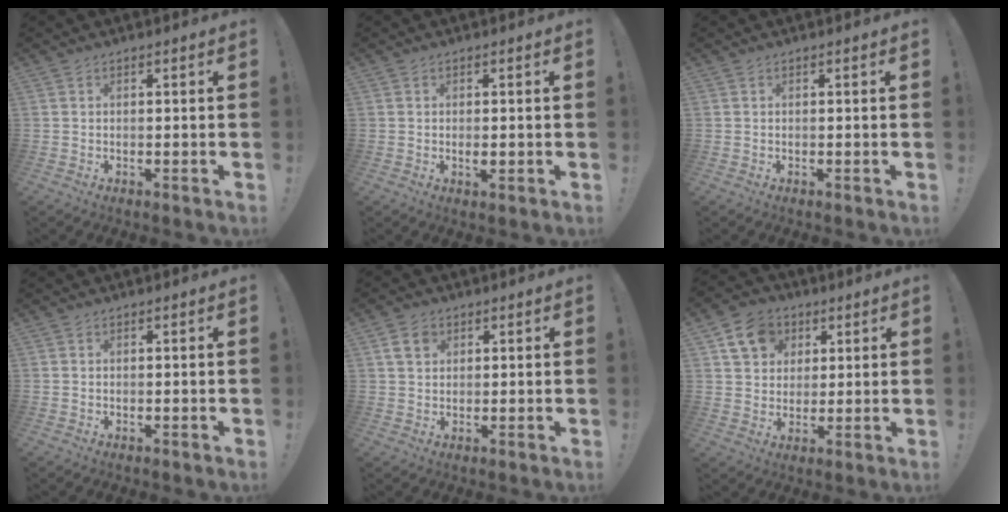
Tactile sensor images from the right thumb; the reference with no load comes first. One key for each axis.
{"total": 1.5, "fx": -0.2, "fy": 0.6, "fz": 1.3, "tx": -0.015, "ty": -0.002, "tz": -0.005}
{"total": 0.0}
{"total": 0.0}
{"total": 4.9, "fx": 2.3, "fy": 3.6, "fz": 2.4, "tx": -0.032, "ty": -0.001, "tz": 0.043}
{"total": 11.0, "fx": 4.8, "fy": 9.1, "fz": 4.1, "tx": -0.062, "ty": -0.017, "tz": 0.096}